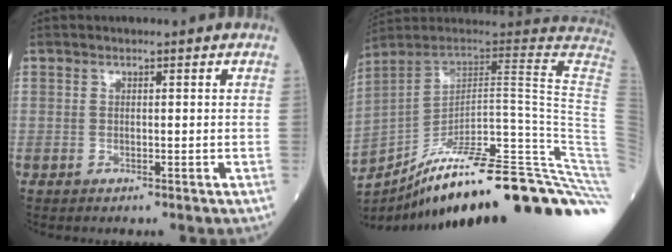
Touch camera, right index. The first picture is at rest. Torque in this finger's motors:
{"motor_torque": [-0.18, -1.96, -0.07, -0.21]}